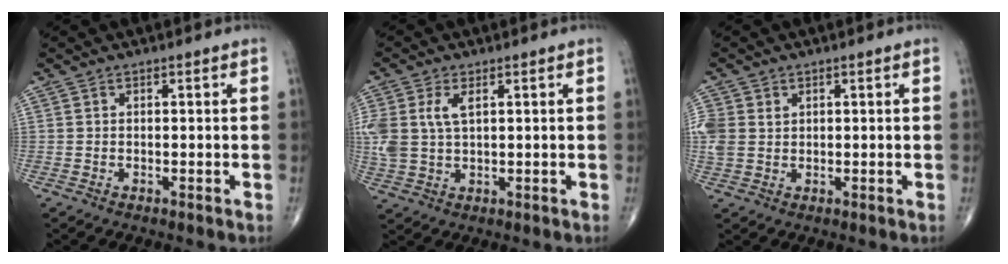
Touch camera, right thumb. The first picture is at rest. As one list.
[{"total": 8.1, "force": [2.3, 4.6, 6.3], "torque": [-0.153, 0.008, 0.051]}, {"total": 6.1, "force": [1.4, 4.9, 3.2], "torque": [-0.085, 0.005, 0.032]}]